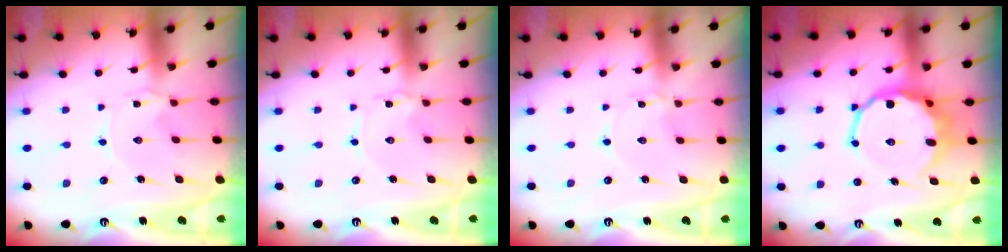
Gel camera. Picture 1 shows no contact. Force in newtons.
{"total": 0.9, "press": 0.9, "slide": 0.1}
{"total": 0.9, "press": 0.9, "slide": 0.0}
{"total": 12.9, "press": 12.4, "slide": 3.7}